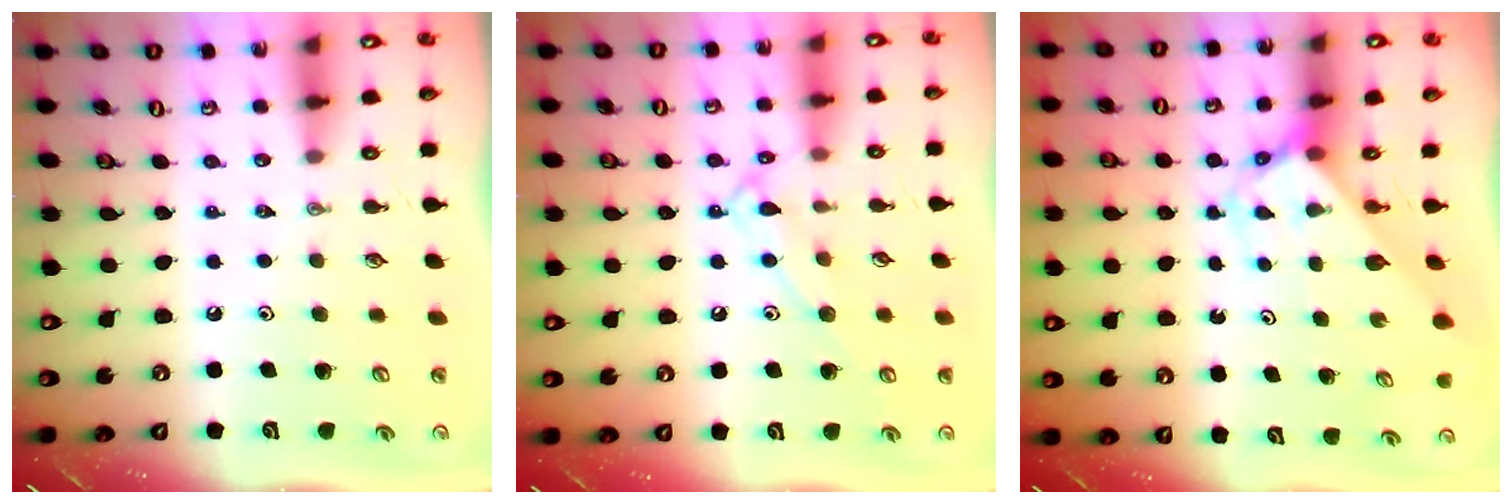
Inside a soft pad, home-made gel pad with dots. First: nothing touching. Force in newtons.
{"total": 10.5, "press": 10.5, "slide": 0.8}
{"total": 2.8, "press": 2.8, "slide": 0.1}